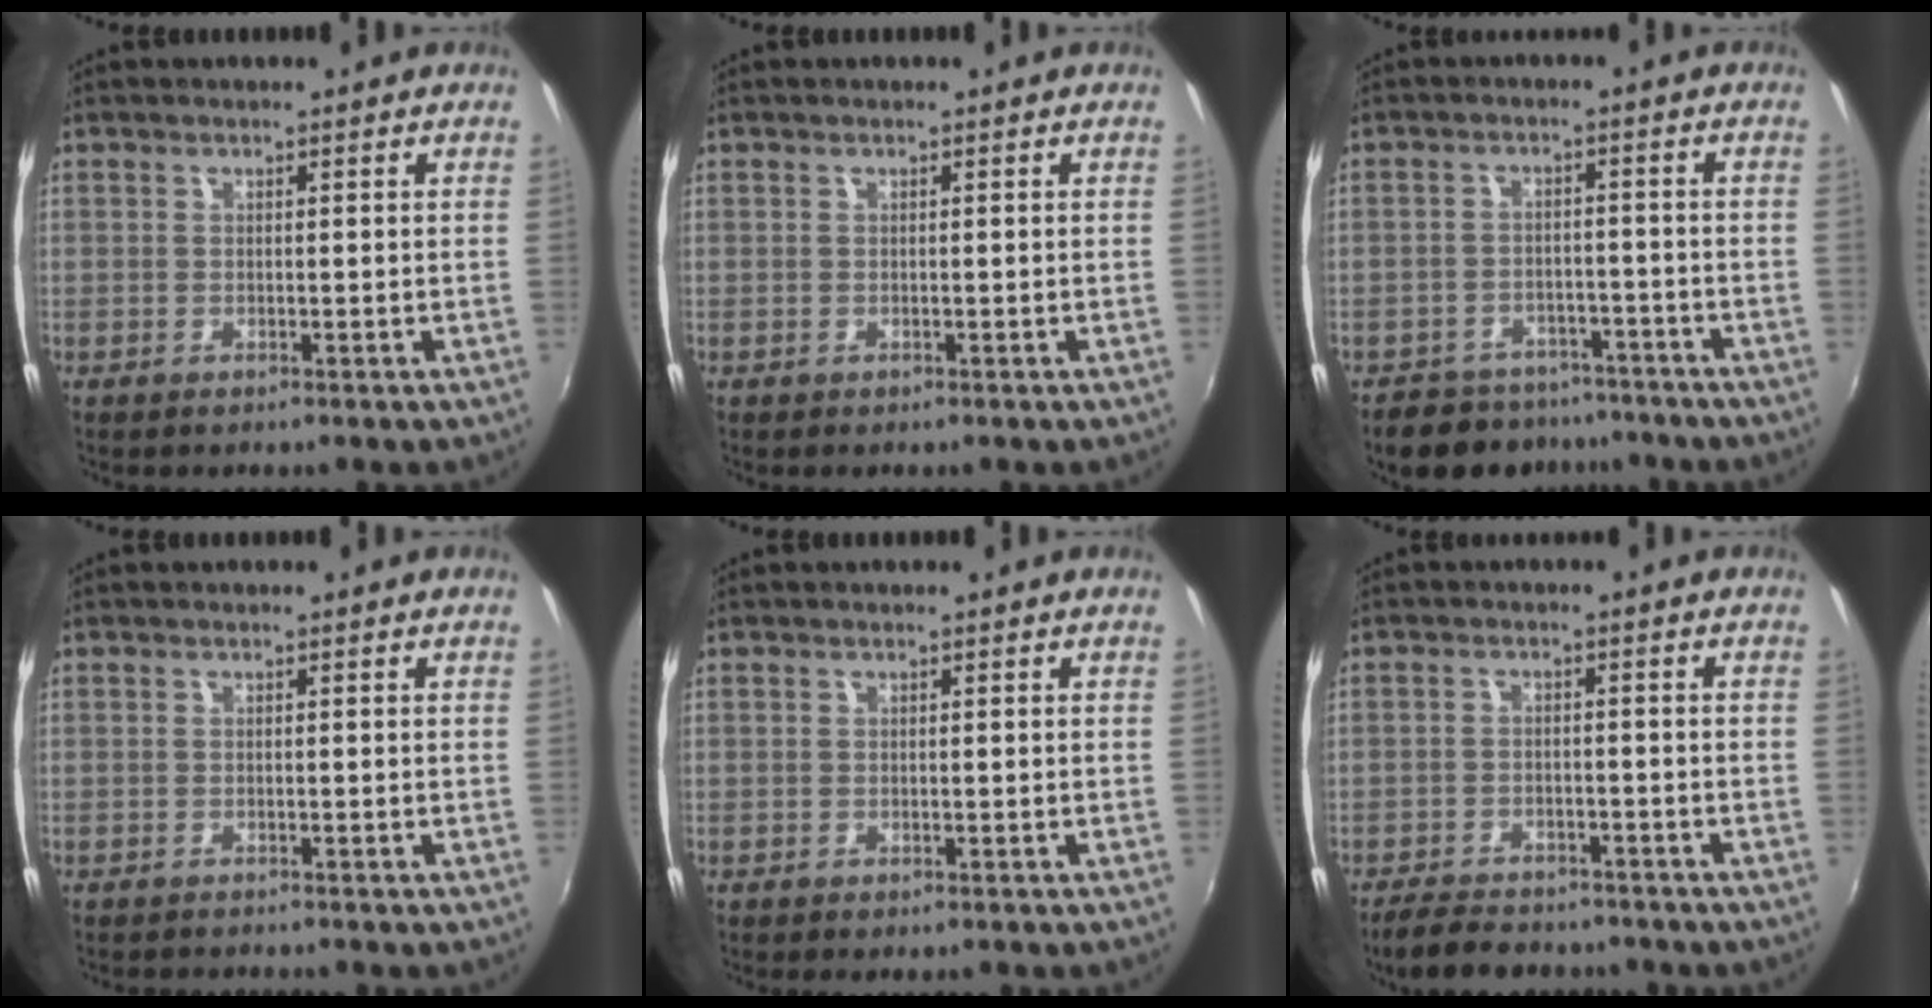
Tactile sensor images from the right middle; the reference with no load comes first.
{"total": 0.0}
{"total": 11.5, "force": [-9.5, 5.8, 3.1], "torque": [-0.079, 0.010, -0.126]}
{"total": 1.7, "force": [-1.7, 0.2, 0.3], "torque": [-0.013, -0.011, -0.029]}
{"total": 0.6, "force": [-0.5, 0.4, 0.1], "torque": [-0.003, -0.004, -0.011]}
{"total": 9.5, "force": [-8.0, 3.6, 3.6], "torque": [-0.088, -0.007, -0.123]}